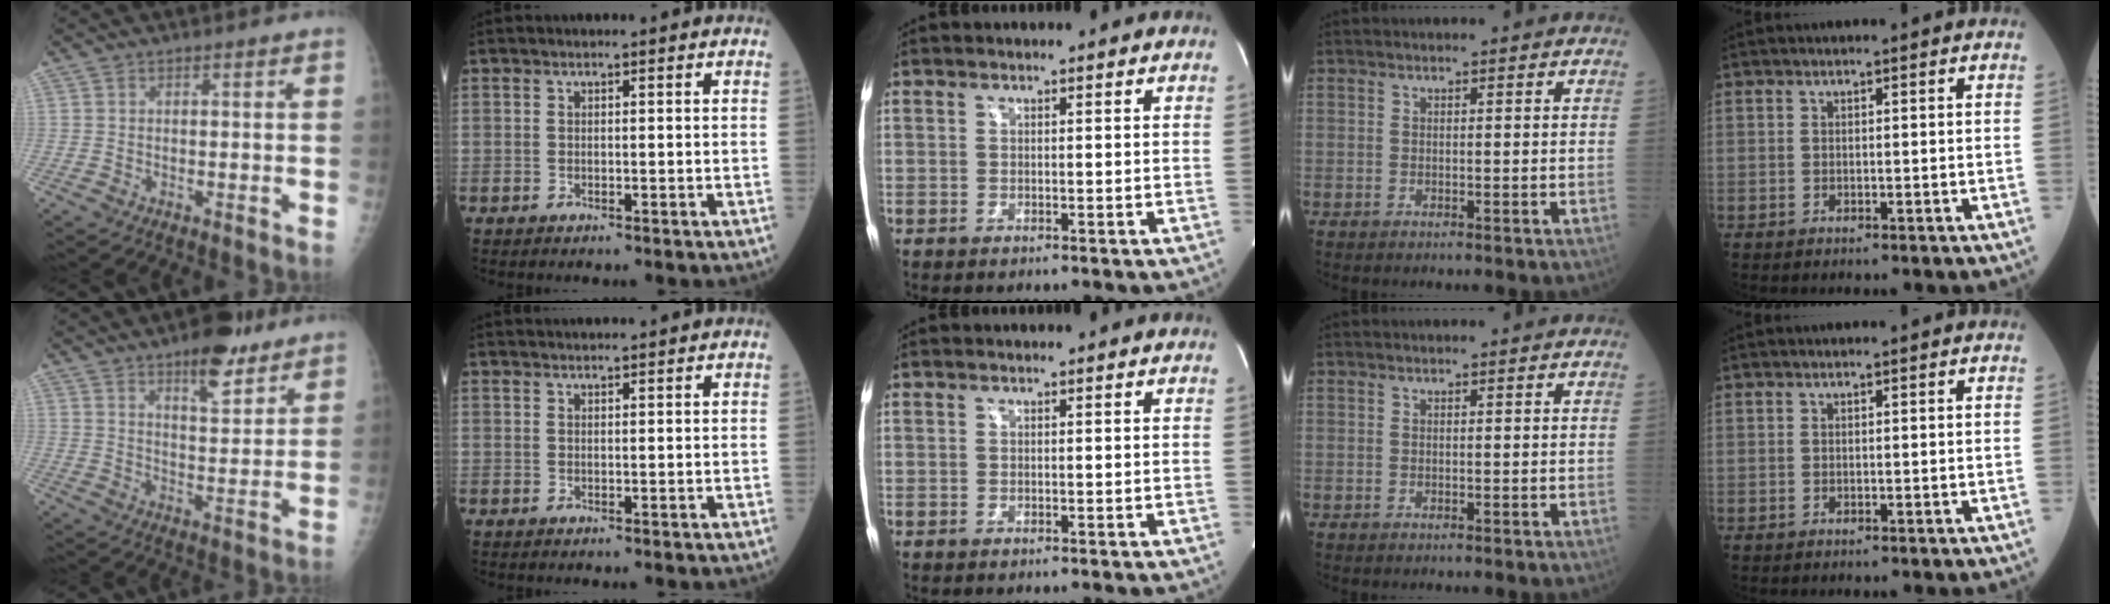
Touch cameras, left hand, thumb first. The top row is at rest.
{"thumb": {"total": 10.1, "force": [6.7, 3.7, 6.6], "torque": [-0.075, -0.039, 0.099]}, "index": {"total": 4.0, "force": [3.9, 0.0, 1.0], "torque": [-0.010, 0.029, 0.054]}}